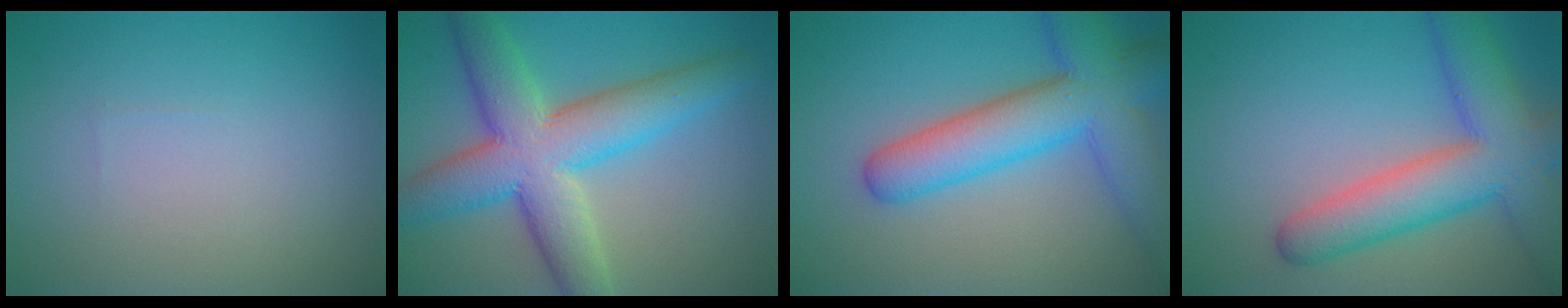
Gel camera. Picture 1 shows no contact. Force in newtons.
{"total": 9.7, "press": 9.7, "slide": 0.6}
{"total": 9.0, "press": 9.0, "slide": 0.3}
{"total": 8.3, "press": 8.3, "slide": 0.5}